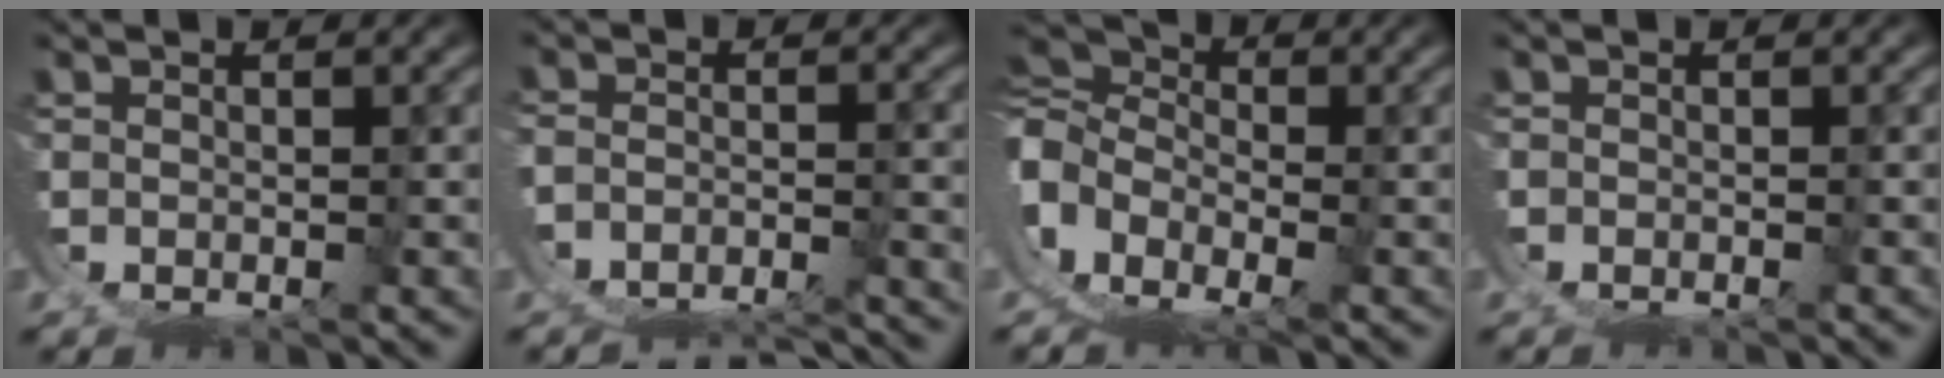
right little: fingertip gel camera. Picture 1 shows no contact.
{"total": 7.8, "force": [-7.2, 2.4, 2.1], "torque": [-0.027, -0.025, -0.105]}
{"total": 12.7, "force": [-1.7, 10.8, 6.5], "torque": [-0.159, -0.037, -0.036]}
{"total": 1.1, "force": [-1.0, -0.1, -0.2], "torque": [0.007, -0.004, -0.015]}